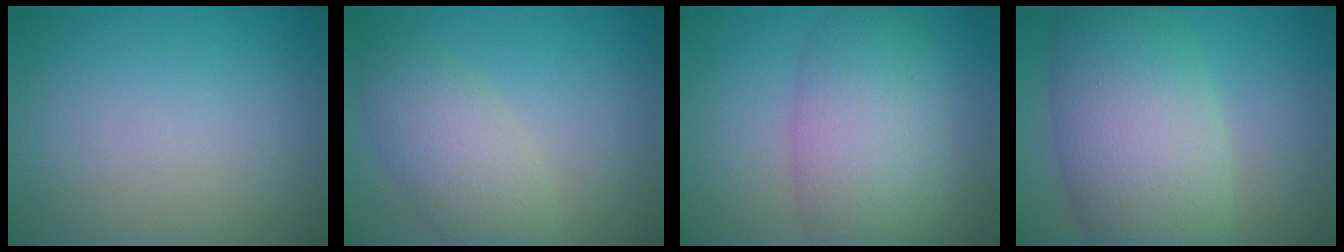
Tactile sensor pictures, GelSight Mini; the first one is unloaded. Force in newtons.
{"total": 4.3, "press": 4.3, "slide": 0.3}
{"total": 7.3, "press": 7.3, "slide": 0.5}
{"total": 10.1, "press": 10.1, "slide": 0.4}